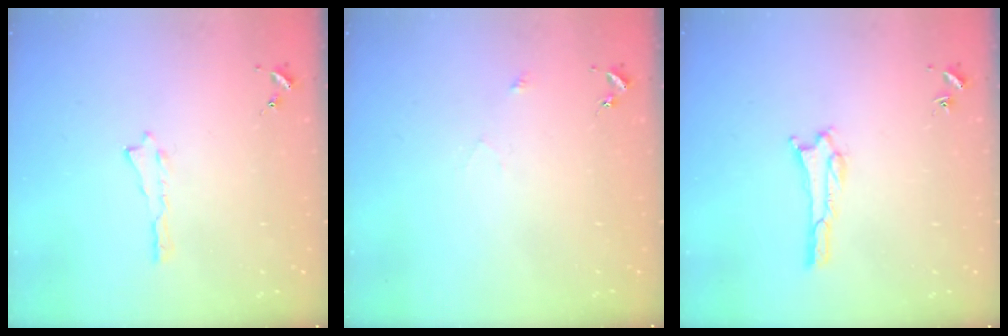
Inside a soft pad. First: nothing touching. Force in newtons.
{"total": 2.5, "press": 2.5, "slide": 0.2}
{"total": 1.5, "press": 1.5, "slide": 0.2}